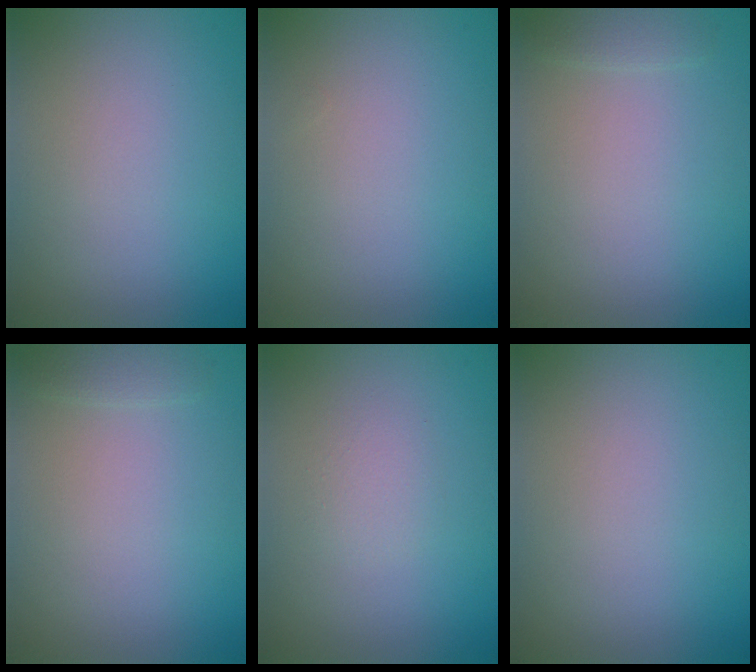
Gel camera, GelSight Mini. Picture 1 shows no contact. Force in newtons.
{"total": 0.0}
{"total": 1.0, "press": 1.0, "slide": 0.1}
{"total": 1.0, "press": 1.0, "slide": 0.1}
{"total": 1.2, "press": 1.2, "slide": 0.0}
{"total": 0.0}